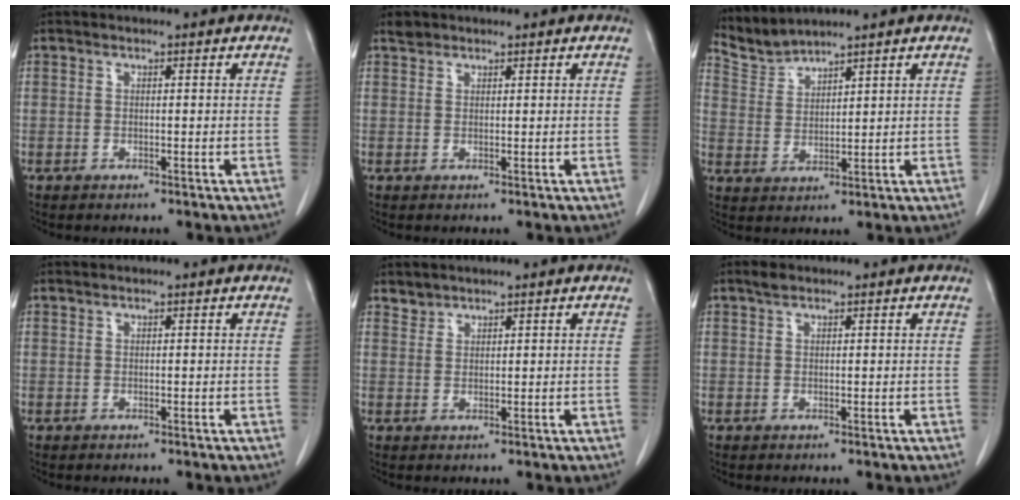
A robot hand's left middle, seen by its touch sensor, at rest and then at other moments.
{"total": 1.2, "force": [1.1, 0.5, 0.0], "torque": [-0.003, 0.004, 0.019]}
{"total": 4.2, "force": [4.1, -0.6, -0.6], "torque": [0.000, -0.002, 0.094]}
{"total": 0.0}
{"total": 1.3, "force": [1.2, 0.4, -0.3], "torque": [0.007, 0.002, 0.023]}
{"total": 1.1, "force": [0.9, 0.4, 0.5], "torque": [-0.015, 0.006, 0.017]}